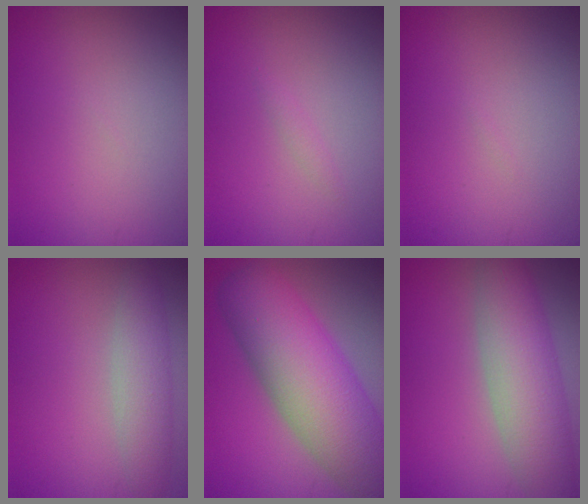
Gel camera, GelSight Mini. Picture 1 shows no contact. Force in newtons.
{"total": 0.6, "press": 0.6, "slide": 0.1}
{"total": 0.0}
{"total": 3.6, "press": 3.5, "slide": 0.2}
{"total": 11.6, "press": 11.5, "slide": 0.5}
{"total": 7.5, "press": 7.5, "slide": 0.4}